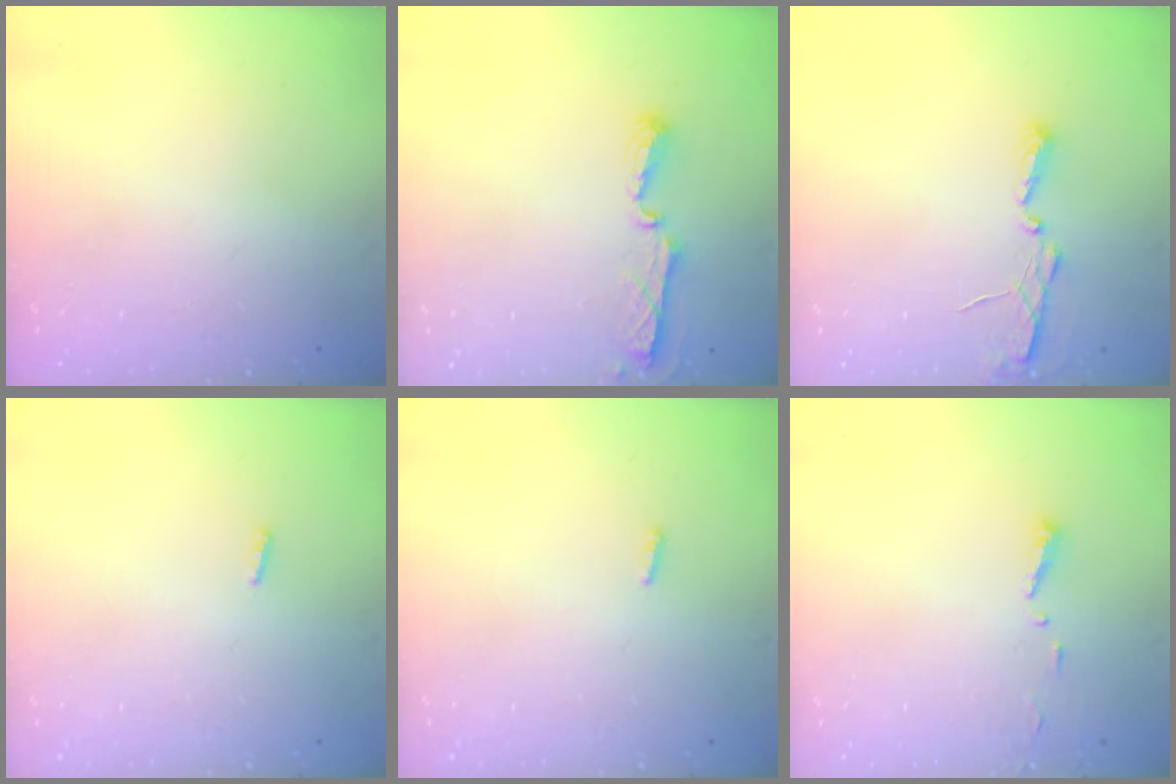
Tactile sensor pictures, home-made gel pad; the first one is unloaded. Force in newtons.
{"total": 5.6, "press": 5.5, "slide": 0.6}
{"total": 4.9, "press": 4.9, "slide": 0.3}
{"total": 3.0, "press": 2.9, "slide": 0.8}
{"total": 3.0, "press": 2.9, "slide": 0.8}
{"total": 4.7, "press": 4.7, "slide": 0.5}